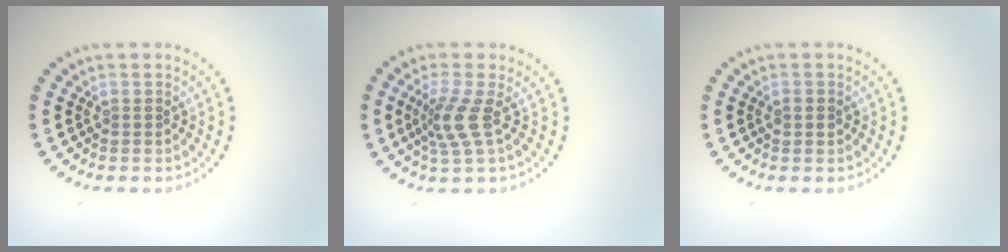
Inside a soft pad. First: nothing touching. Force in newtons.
{"total": 2.9, "press": 2.1, "slide": 1.9}
{"total": 1.3, "press": 1.2, "slide": 0.1}